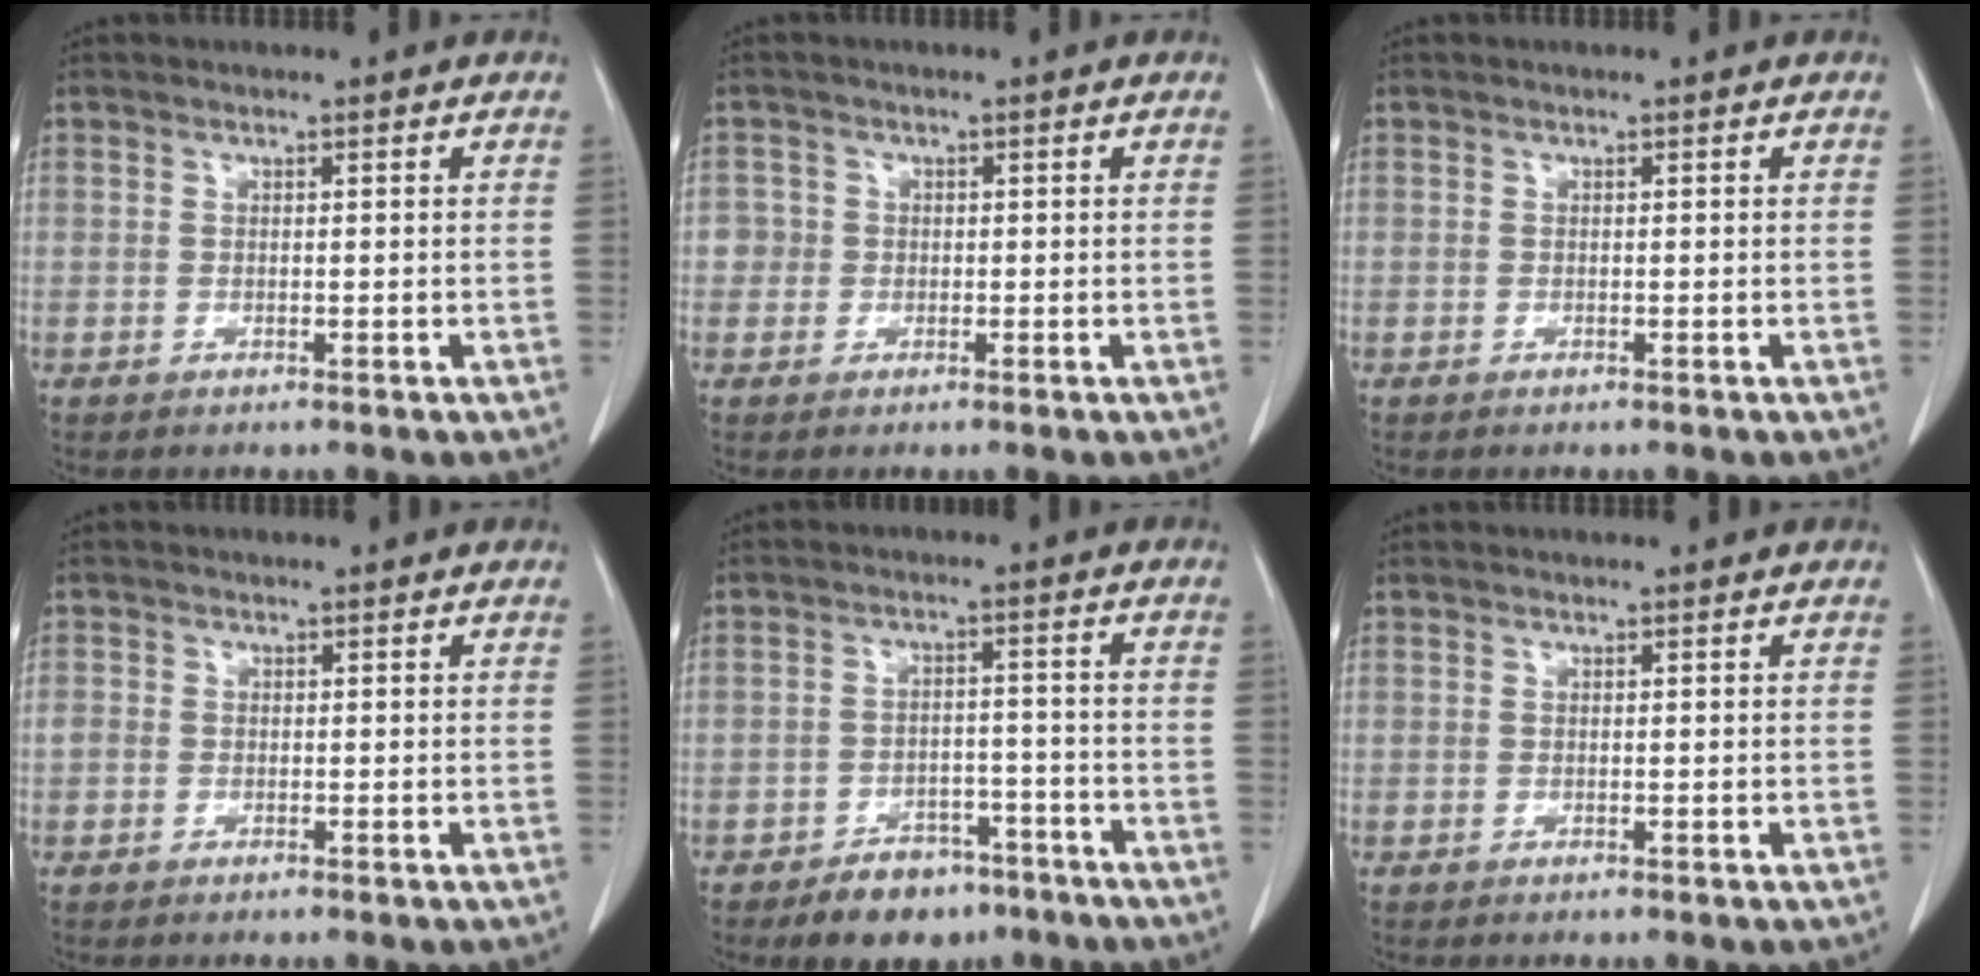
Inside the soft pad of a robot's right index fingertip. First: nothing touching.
{"total": 2.2, "force": [0.0, 2.2, -0.1], "torque": [0.018, 0.008, -0.006]}
{"total": 0.0}
{"total": 1.5, "force": [-0.2, 1.4, 0.5], "torque": [-0.005, 0.010, -0.004]}
{"total": 7.3, "force": [-5.4, 4.0, 3.1], "torque": [-0.044, 0.007, -0.079]}
{"total": 0.0}